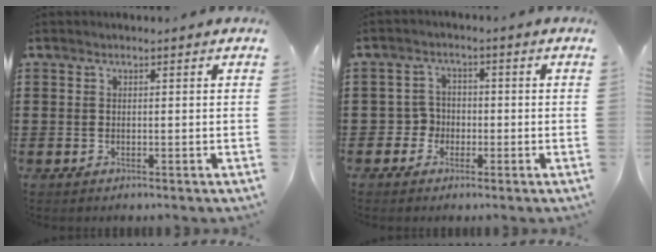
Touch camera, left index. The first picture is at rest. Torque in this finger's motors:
{"motor_torque": [-0.30, 0.71, -0.07, -0.02]}